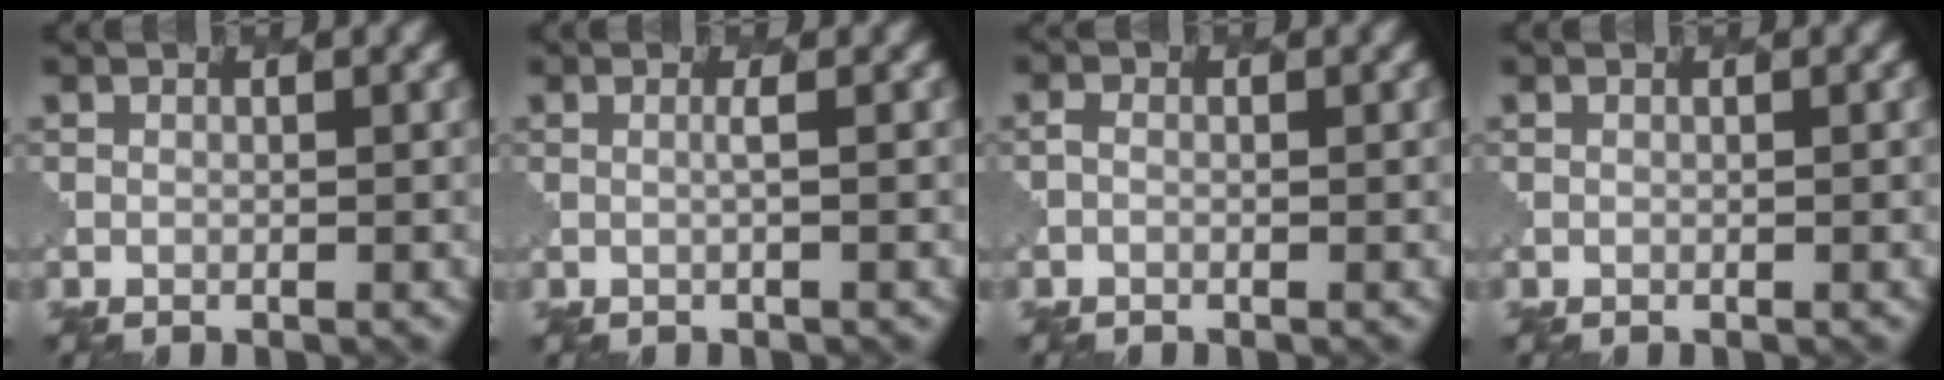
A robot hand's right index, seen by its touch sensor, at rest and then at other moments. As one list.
[{"total": 0.9, "force": [0.3, 0.2, 0.9], "torque": [-0.008, 0.002, 0.001]}, {"total": 0.6, "force": [-0.4, 0.4, 0.2], "torque": [-0.002, 0.002, -0.007]}, {"total": 0.0}]